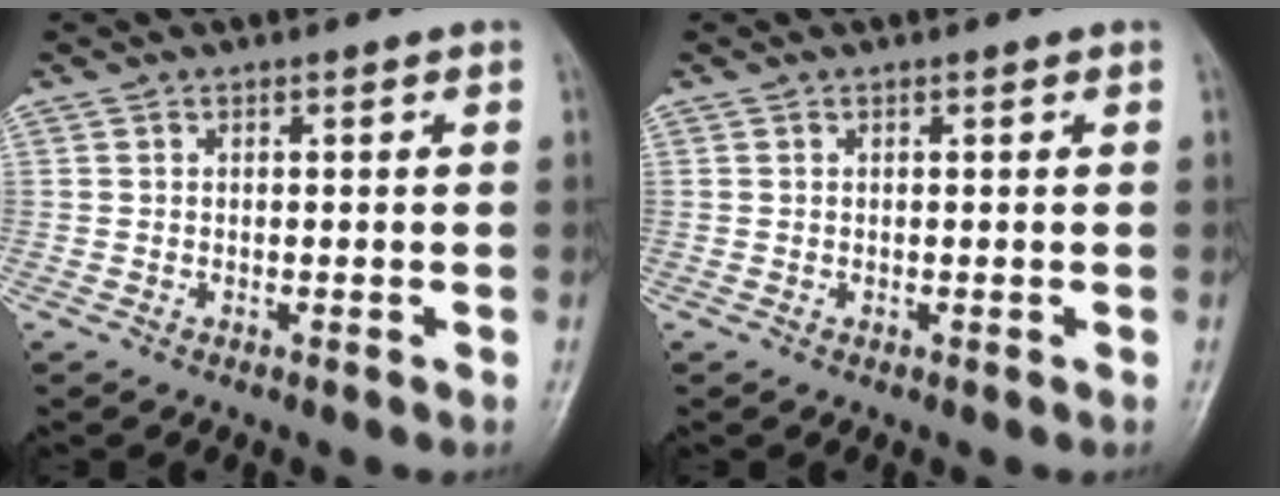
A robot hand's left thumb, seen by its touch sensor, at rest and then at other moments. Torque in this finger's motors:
{"motor_torque": [-0.07, -0.04, 0.01, 0.00, 0.00]}